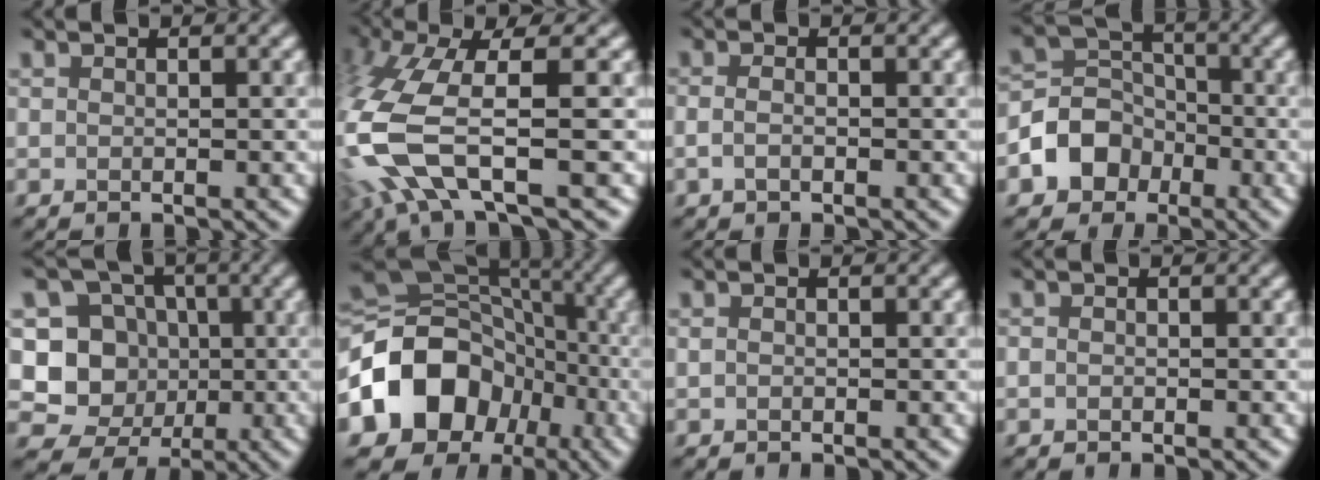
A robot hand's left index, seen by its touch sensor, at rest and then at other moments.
{"total": 10.0, "force": [-2.5, 3.4, 9.0], "torque": [-0.211, -0.011, -0.050]}
{"total": 0.9, "force": [-0.4, 0.3, 0.8], "torque": [-0.018, -0.003, -0.011]}
{"total": 5.1, "force": [-2.5, 4.2, 1.6], "torque": [-0.006, 0.004, -0.060]}
{"total": 8.6, "force": [-0.8, 8.2, 2.2], "torque": [-0.040, 0.015, -0.037]}
{"total": 13.4, "force": [-4.4, 10.8, 6.5], "torque": [-0.128, -0.010, -0.090]}
{"total": 0.0}
{"total": 0.0}